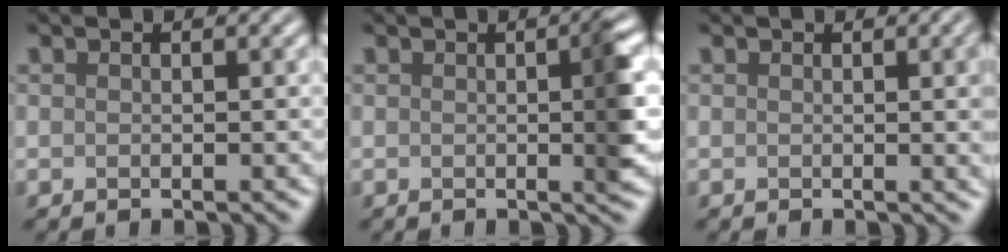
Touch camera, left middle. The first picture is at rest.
{"total": 3.4, "force": [0.1, 0.7, 3.3], "torque": [-0.039, 0.002, -0.003]}
{"total": 4.6, "force": [0.4, 1.7, 4.2], "torque": [-0.029, 0.007, 0.006]}